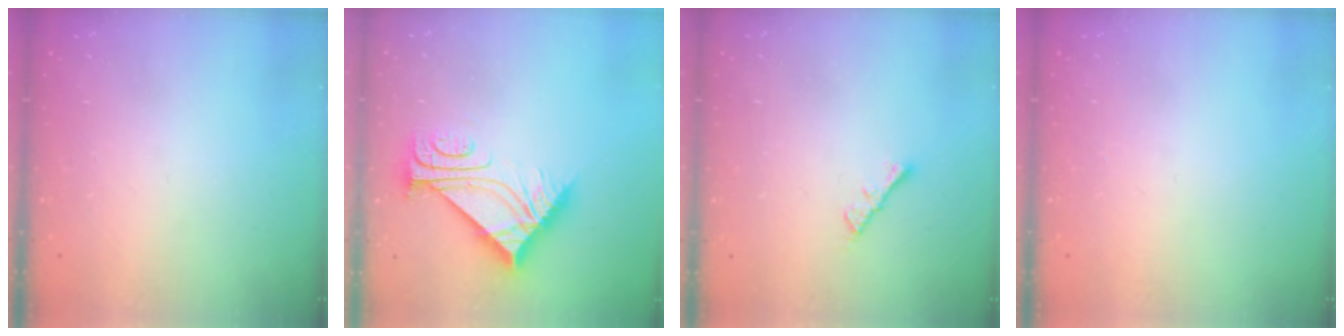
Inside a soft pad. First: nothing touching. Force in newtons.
{"total": 10.2, "press": 10.2, "slide": 0.4}
{"total": 2.3, "press": 2.2, "slide": 0.4}
{"total": 0.0}